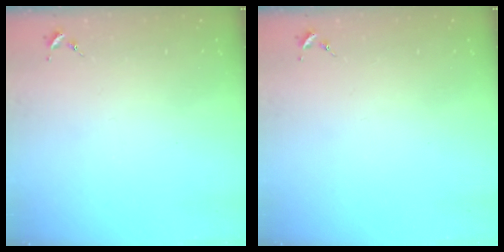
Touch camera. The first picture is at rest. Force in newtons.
{"total": 0.0}